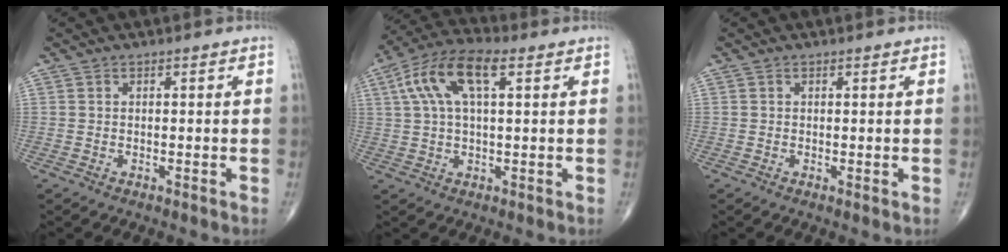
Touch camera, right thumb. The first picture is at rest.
{"total": 11.9, "force": [3.9, 4.9, 10.1], "torque": [-0.206, 0.026, 0.068]}
{"total": 0.5, "force": [0.1, 0.1, 0.5], "torque": [-0.012, -0.003, 0.001]}